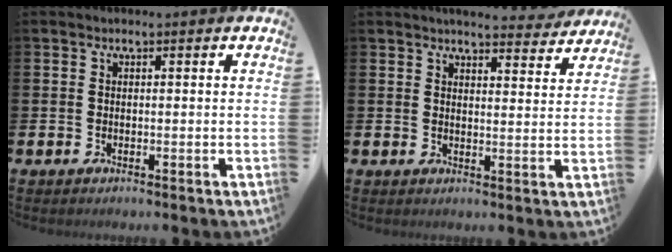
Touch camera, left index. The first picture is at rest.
{"total": 4.5, "force": [4.5, 0.5, 0.5], "torque": [-0.015, -0.026, 0.079]}